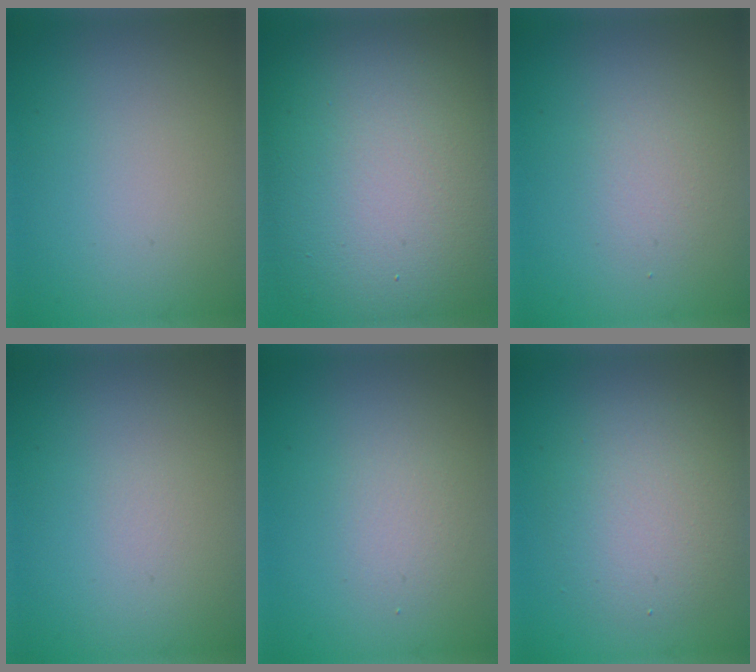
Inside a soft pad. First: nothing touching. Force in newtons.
{"total": 18.0, "press": 18.0, "slide": 1.1}
{"total": 1.6, "press": 1.6, "slide": 0.1}
{"total": 0.0}
{"total": 1.7, "press": 1.7, "slide": 0.1}
{"total": 4.4, "press": 4.4, "slide": 0.2}